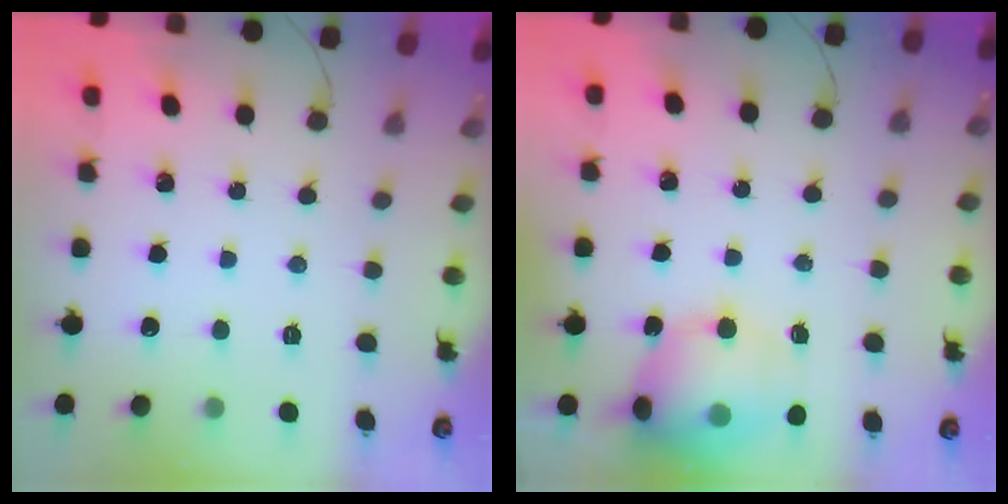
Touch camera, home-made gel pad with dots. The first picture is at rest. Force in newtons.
{"total": 15.0, "press": 14.7, "slide": 2.8}